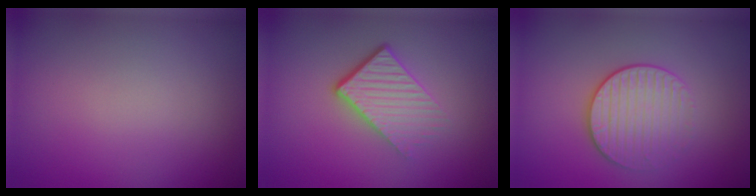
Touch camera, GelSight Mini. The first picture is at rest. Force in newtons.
{"total": 4.2, "press": 2.7, "slide": 3.2}
{"total": 3.3, "press": 3.1, "slide": 1.2}